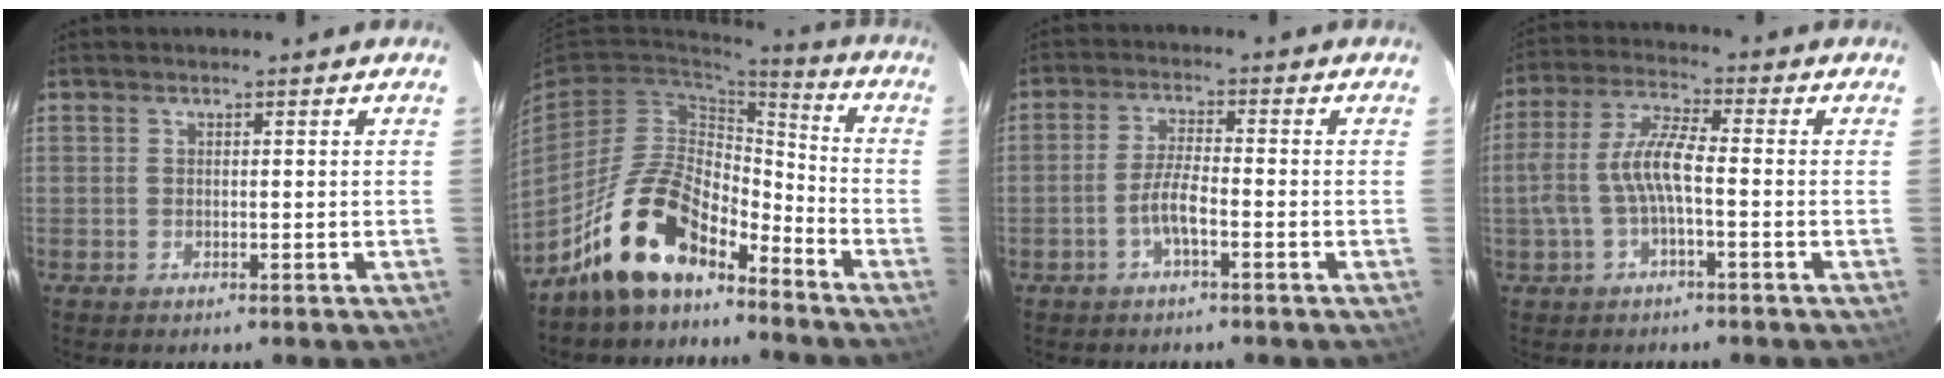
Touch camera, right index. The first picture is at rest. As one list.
[{"total": 14.8, "force": [-11.1, 6.3, 7.6], "torque": [-0.155, 0.022, -0.199]}, {"total": 4.2, "force": [-2.1, 0.7, 3.6], "torque": [-0.078, 0.004, -0.041]}, {"total": 8.1, "force": [-1.8, 2.0, 7.6], "torque": [-0.165, 0.010, -0.031]}]